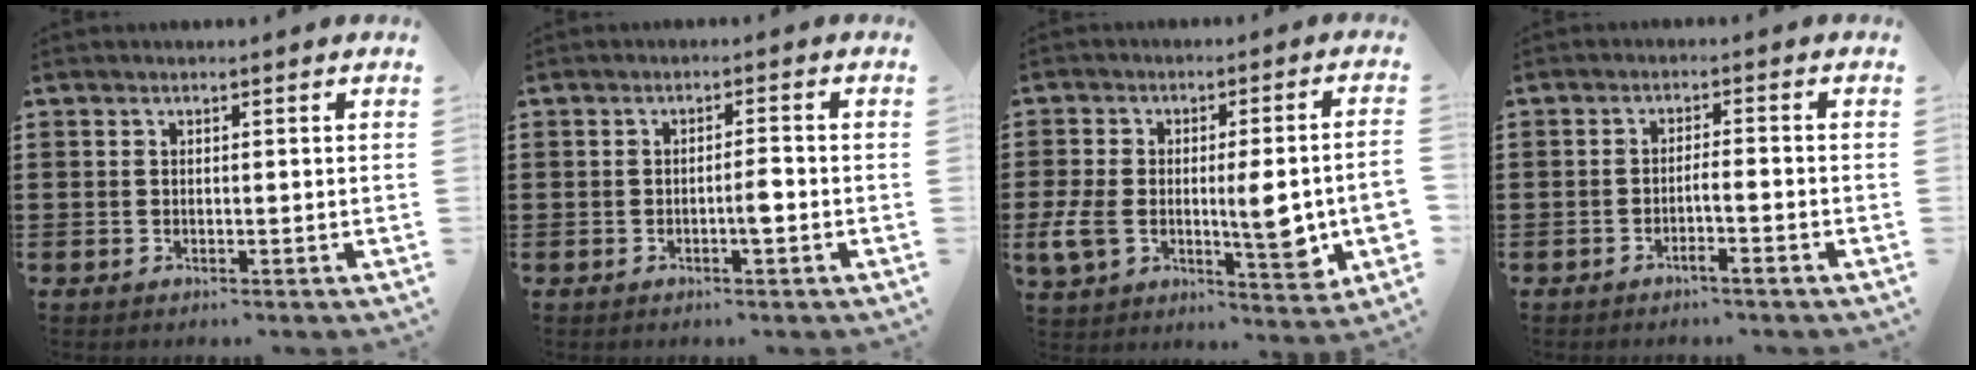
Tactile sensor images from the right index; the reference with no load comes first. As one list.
[{"total": 2.6, "force": [-0.8, 0.4, 2.5], "torque": [-0.044, 0.003, -0.016]}, {"total": 10.2, "force": [-2.0, 4.1, 9.1], "torque": [-0.161, -0.008, -0.037]}, {"total": 2.2, "force": [-1.6, -0.2, 1.4], "torque": [-0.026, -0.002, -0.032]}]